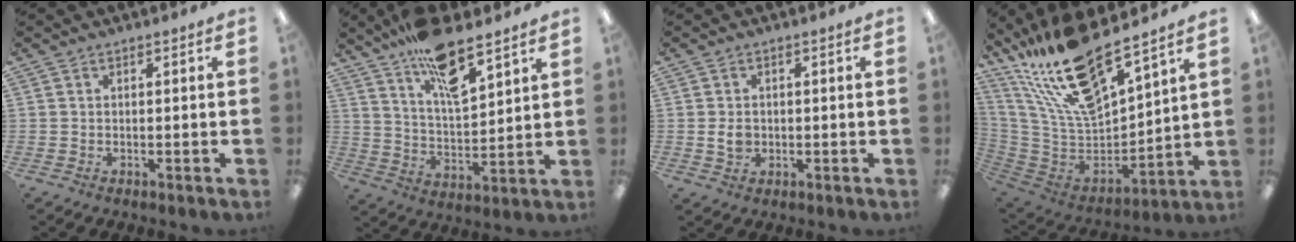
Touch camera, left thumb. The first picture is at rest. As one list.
[{"total": 14.0, "force": [10.2, 4.4, 8.4], "torque": [-0.142, -0.055, 0.176]}, {"total": 3.5, "force": [-0.2, 2.7, 2.2], "torque": [-0.041, 0.006, -0.002]}, {"total": 22.7, "force": [18.0, 6.3, 12.2], "torque": [-0.238, -0.124, 0.312]}]